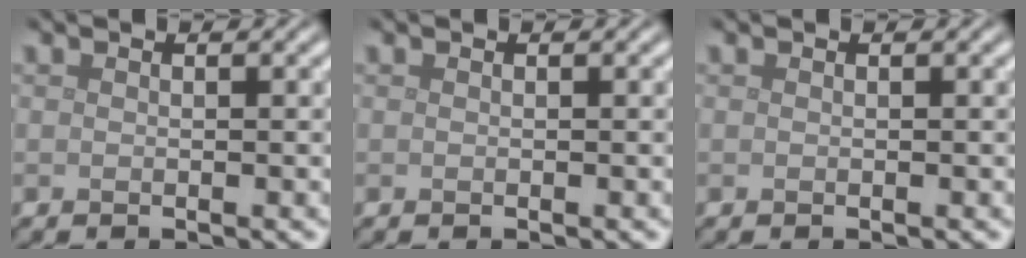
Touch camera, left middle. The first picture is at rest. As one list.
[{"total": 0.0}, {"total": 0.0}]